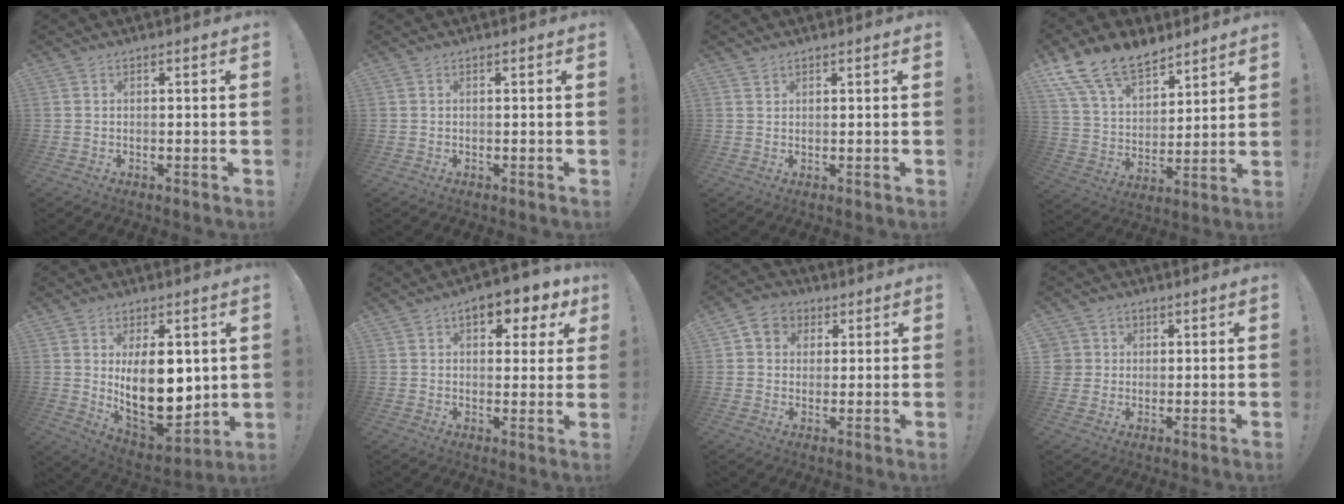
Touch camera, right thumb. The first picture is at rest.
{"total": 0.0}
{"total": 1.1, "force": [1.0, 0.4, 0.1], "torque": [-0.002, -0.003, 0.020]}
{"total": 16.0, "force": [12.0, 8.1, 6.7], "torque": [-0.128, -0.081, 0.226]}
{"total": 18.1, "force": [2.5, 9.7, 15.1], "torque": [-0.252, -0.040, 0.052]}
{"total": 8.1, "force": [3.8, 4.2, 5.7], "torque": [-0.069, -0.018, 0.064]}
{"total": 6.9, "force": [2.1, 6.1, 2.3], "torque": [-0.029, -0.004, 0.042]}
{"total": 4.5, "force": [1.3, 4.3, 0.5], "torque": [-0.009, -0.004, 0.026]}